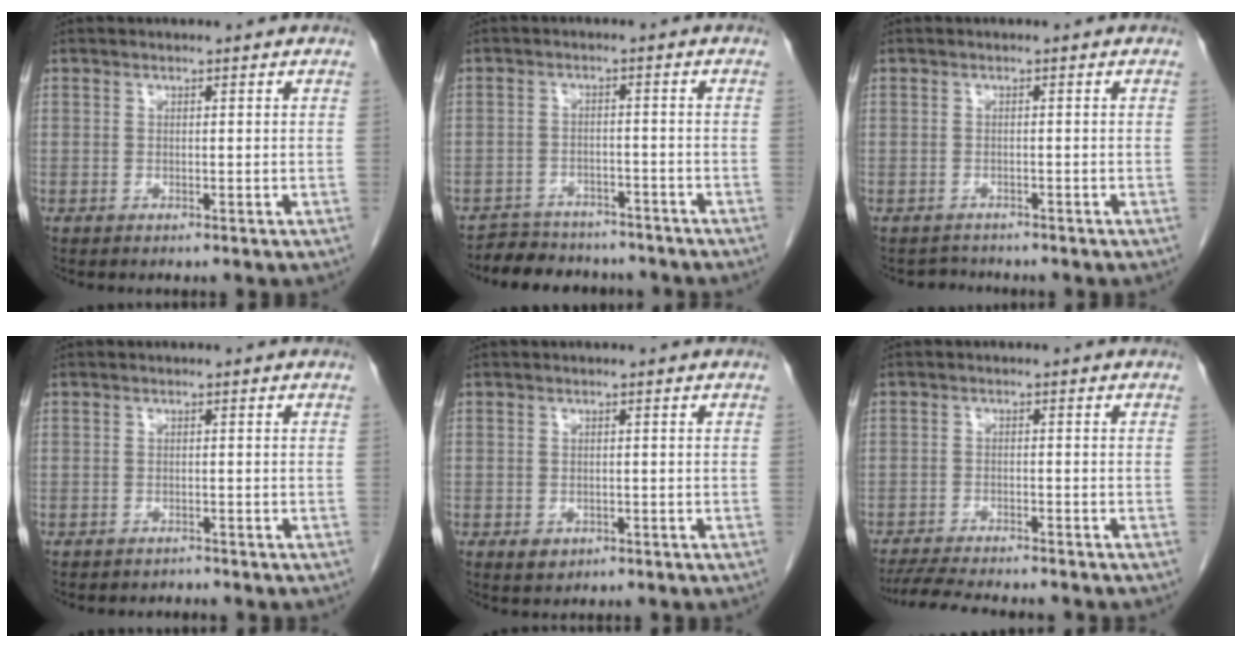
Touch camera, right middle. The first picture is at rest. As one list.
[{"total": 8.5, "force": [-7.7, 3.4, 1.1], "torque": [-0.011, 0.015, -0.103]}, {"total": 1.6, "force": [-1.5, 0.4, -0.5], "torque": [0.007, -0.005, -0.023]}, {"total": 1.2, "force": [-1.1, 0.3, -0.4], "torque": [0.005, -0.003, -0.017]}, {"total": 1.7, "force": [-0.8, 1.3, 0.8], "torque": [-0.012, 0.002, -0.001]}, {"total": 9.7, "force": [-8.8, 1.0, 4.0], "torque": [-0.062, -0.013, -0.135]}]